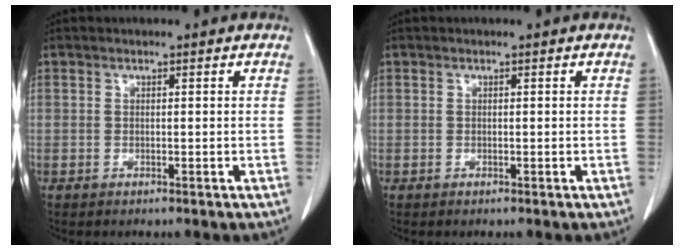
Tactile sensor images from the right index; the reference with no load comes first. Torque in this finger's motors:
{"motor_torque": [-0.02, 0.01, 0.00, 0.00]}